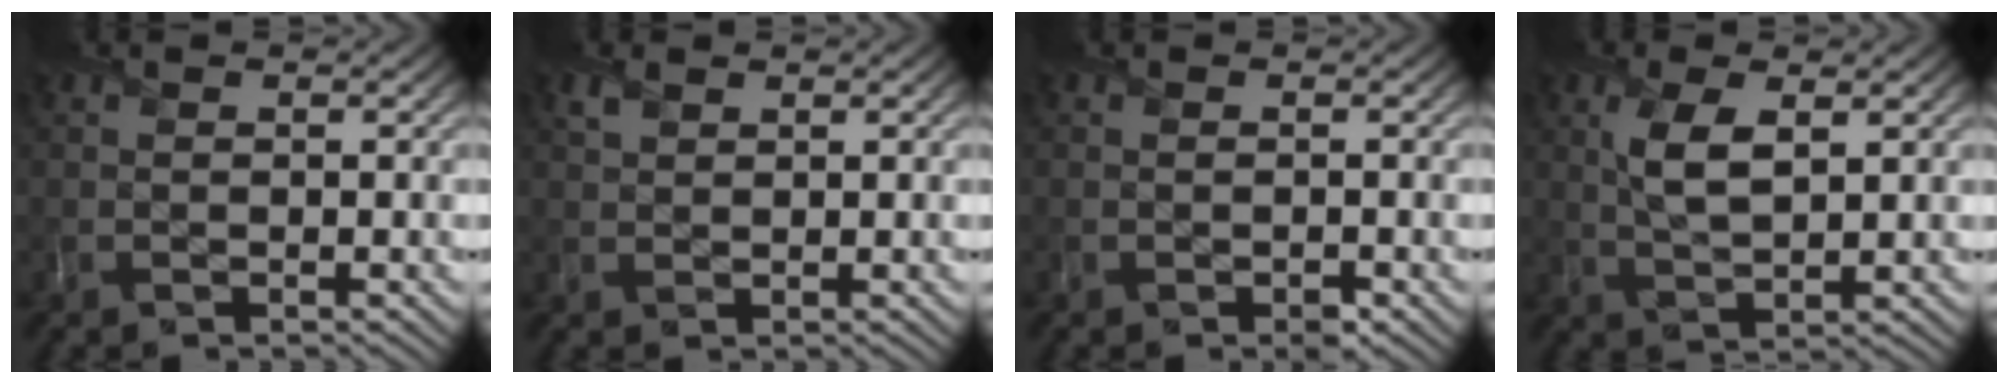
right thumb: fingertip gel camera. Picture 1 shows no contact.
{"total": 1.3, "force": [1.0, 0.7, 0.5], "torque": [-0.017, 0.002, 0.022]}
{"total": 0.7, "force": [-0.6, 0.3, 0.4], "torque": [-0.004, -0.005, -0.009]}
{"total": 4.7, "force": [1.5, 2.0, 4.0], "torque": [-0.093, -0.001, 0.033]}